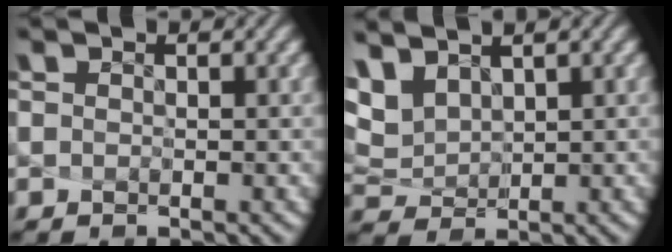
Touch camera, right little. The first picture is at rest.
{"total": 4.2, "force": [2.8, 2.2, 2.2], "torque": [-0.089, 0.010, 0.080]}